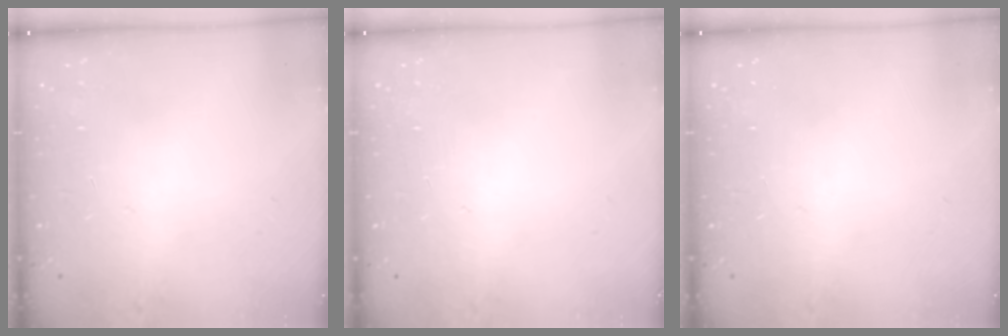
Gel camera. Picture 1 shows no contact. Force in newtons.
{"total": 0.0}
{"total": 0.0}